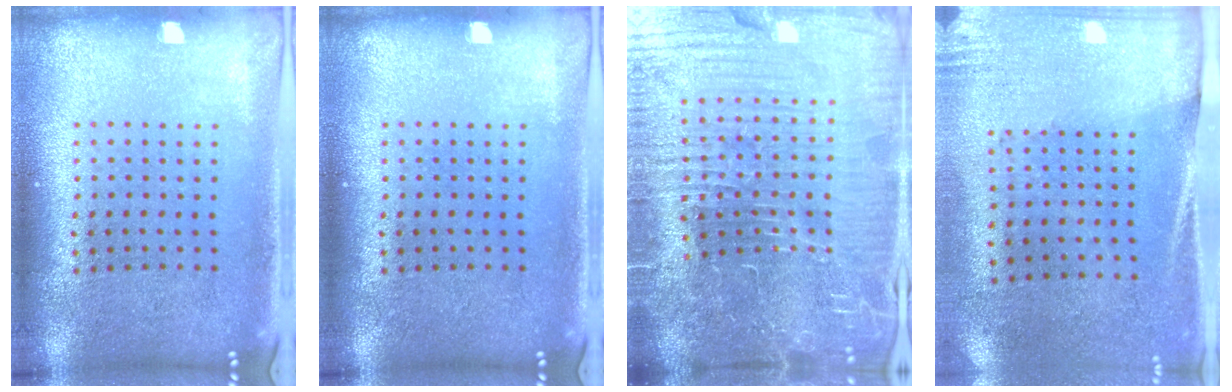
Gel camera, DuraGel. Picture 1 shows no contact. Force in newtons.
{"total": 0.0}
{"total": 7.5, "press": 6.6, "slide": 3.5}
{"total": 2.7, "press": 2.4, "slide": 1.4}